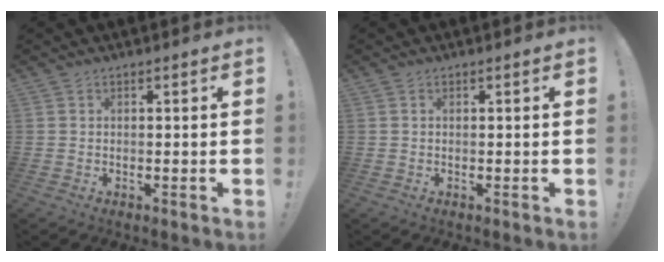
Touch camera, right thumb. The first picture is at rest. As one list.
[{"total": 0.0}]